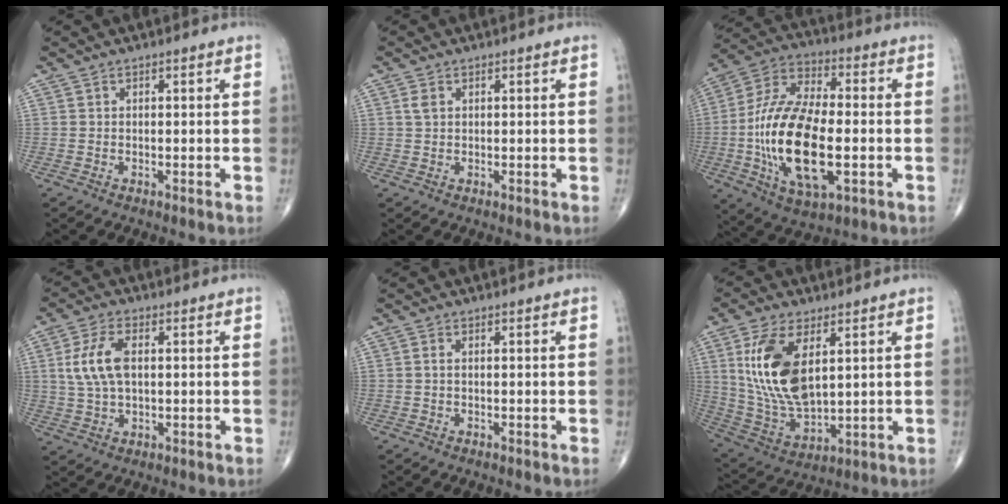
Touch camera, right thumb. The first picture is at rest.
{"total": 1.6, "force": [0.5, 1.0, 1.1], "torque": [-0.024, 0.005, 0.013]}
{"total": 22.4, "force": [-3.6, 10.4, 19.5], "torque": [-0.384, 0.012, -0.057]}
{"total": 8.6, "force": [1.4, 4.6, 7.2], "torque": [-0.155, 0.005, 0.029]}
{"total": 0.8, "force": [0.1, 0.3, 0.8], "torque": [-0.018, 0.000, 0.000]}
{"total": 16.5, "force": [4.7, 8.2, 13.6], "torque": [-0.269, -0.021, 0.101]}